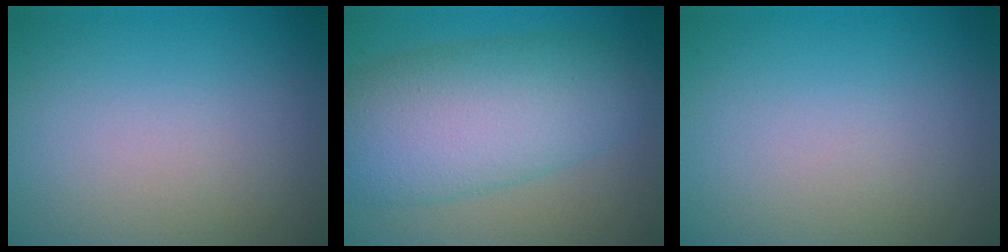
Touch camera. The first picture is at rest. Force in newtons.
{"total": 9.5, "press": 9.5, "slide": 0.1}
{"total": 0.0}